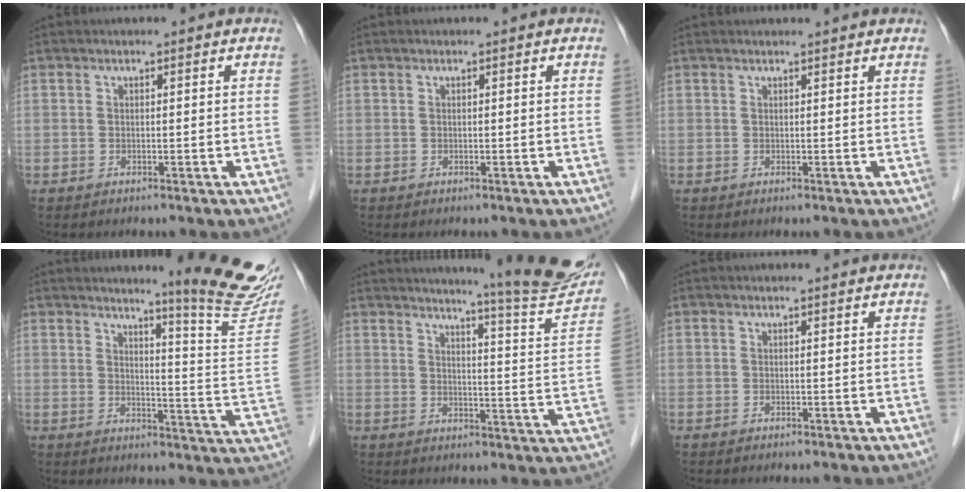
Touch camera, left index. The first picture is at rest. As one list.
[{"total": 0.0}, {"total": 2.4, "force": [2.4, -0.2, 0.6], "torque": [-0.010, 0.011, 0.027]}, {"total": 14.2, "force": [12.4, -1.3, 6.7], "torque": [-0.082, -0.093, 0.143]}, {"total": 17.5, "force": [15.9, -0.5, 7.5], "torque": [-0.098, -0.087, 0.183]}, {"total": 0.9, "force": [0.8, -0.1, 0.1], "torque": [-0.013, -0.001, 0.008]}]